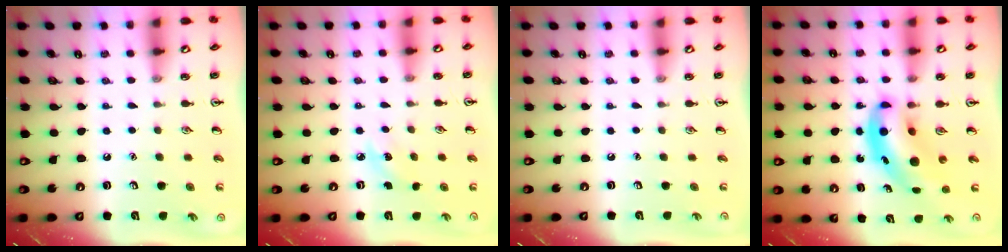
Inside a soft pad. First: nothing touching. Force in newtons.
{"total": 4.1, "press": 3.8, "slide": 1.4}
{"total": 0.0}
{"total": 9.4, "press": 9.0, "slide": 2.7}